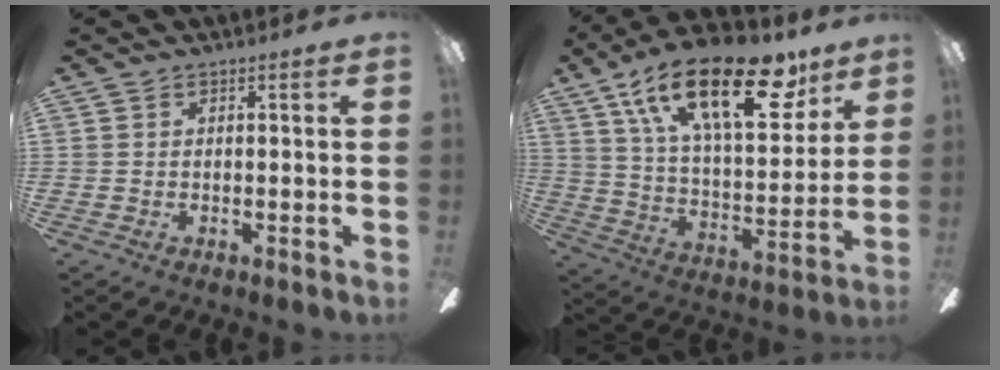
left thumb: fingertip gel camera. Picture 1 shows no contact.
{"total": 28.1, "force": [15.5, 12.5, 19.8], "torque": [-0.311, -0.077, 0.262]}